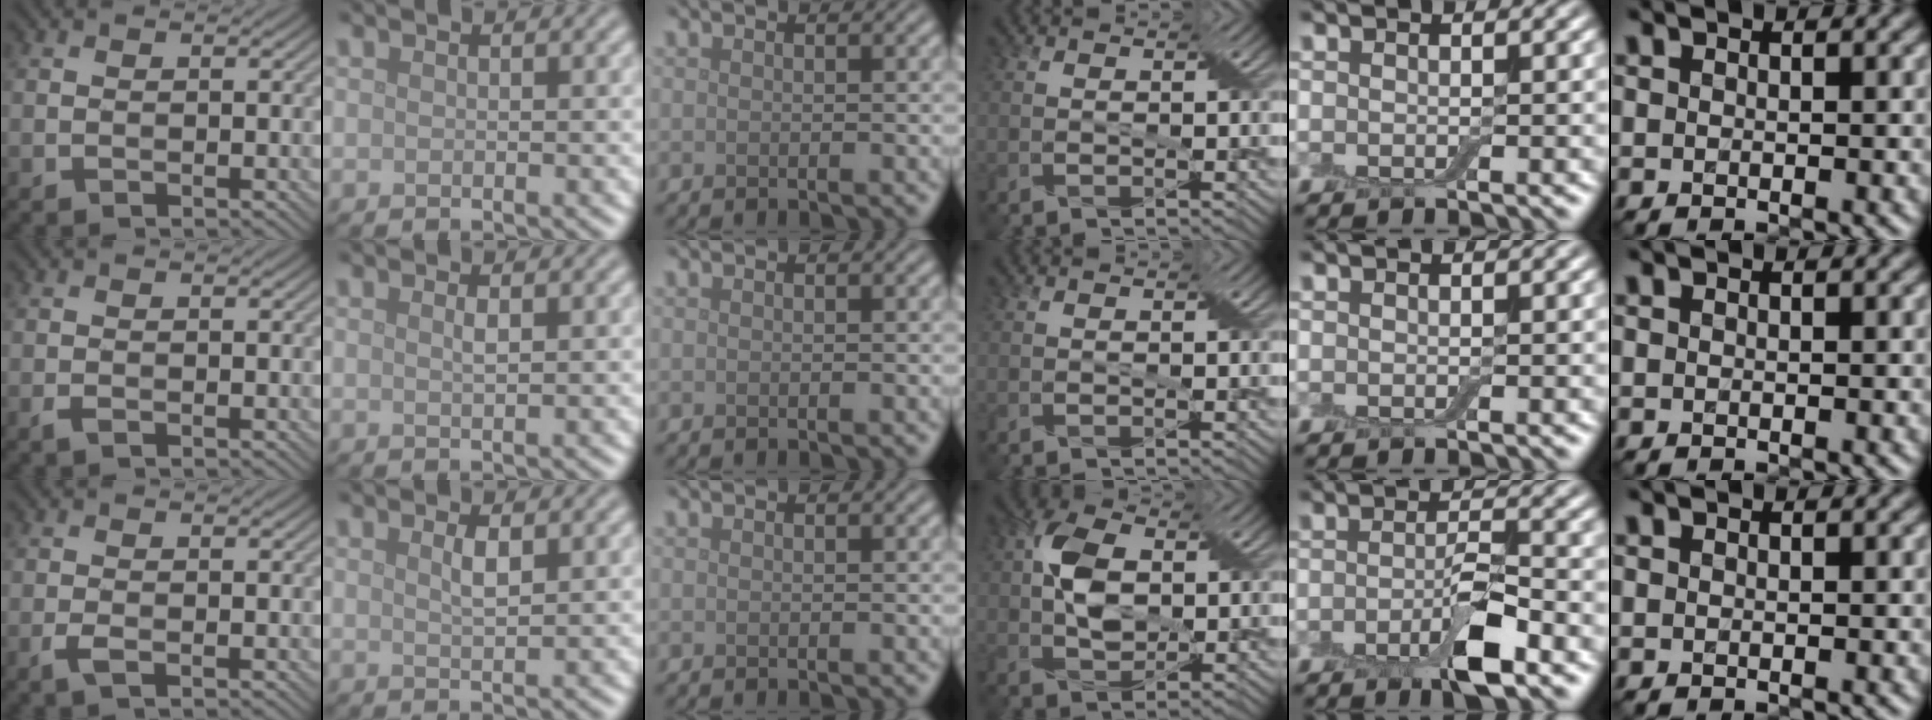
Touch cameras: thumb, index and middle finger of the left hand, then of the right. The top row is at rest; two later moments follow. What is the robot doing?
{"motion": "insert", "object": "box of matches"}